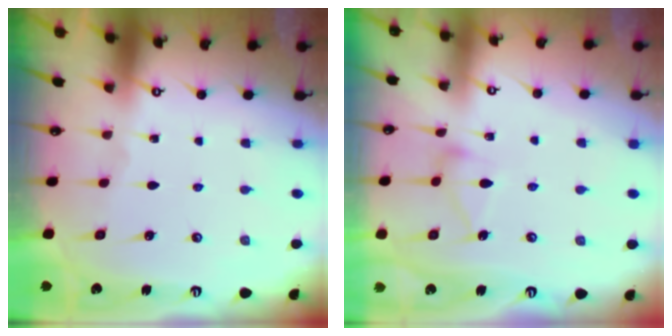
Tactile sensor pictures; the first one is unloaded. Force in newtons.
{"total": 9.4, "press": 9.4, "slide": 0.3}